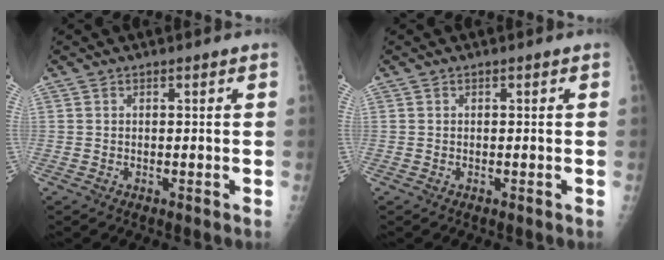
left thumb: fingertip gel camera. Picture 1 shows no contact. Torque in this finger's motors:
{"motor_torque": [0.00, 0.00, -0.01, -0.01, 0.00]}